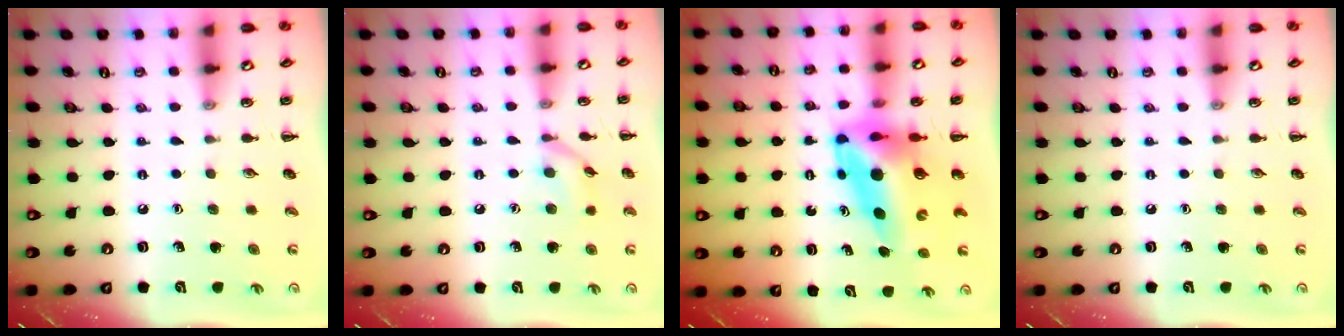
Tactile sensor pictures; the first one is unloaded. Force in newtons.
{"total": 7.8, "press": 7.8, "slide": 0.8}
{"total": 11.9, "press": 11.3, "slide": 3.7}
{"total": 0.0}